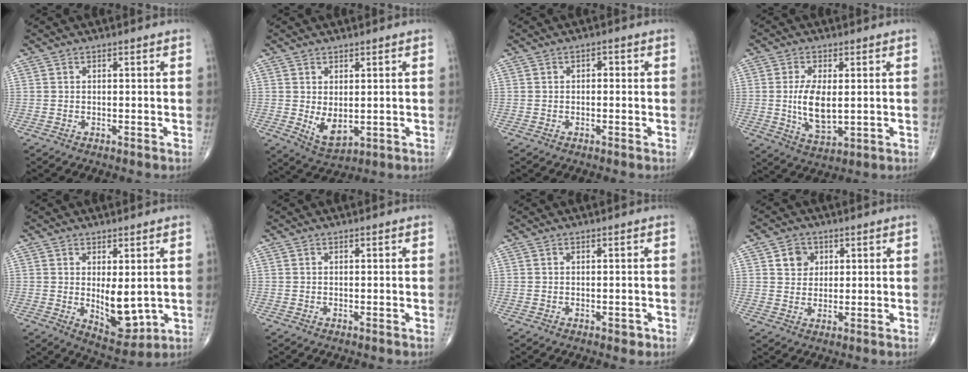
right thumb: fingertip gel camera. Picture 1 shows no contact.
{"total": 5.2, "force": [0.1, 2.8, 4.4], "torque": [-0.069, -0.014, 0.019]}
{"total": 1.1, "force": [0.0, 0.7, 0.8], "torque": [-0.003, 0.003, -0.005]}
{"total": 8.4, "force": [0.3, 3.9, 7.5], "torque": [-0.138, -0.019, 0.014]}
{"total": 8.0, "force": [0.2, 3.8, 7.1], "torque": [-0.082, -0.022, 0.021]}
{"total": 0.0}
{"total": 1.1, "force": [-0.4, 0.7, 0.7], "torque": [-0.003, -0.001, -0.004]}
{"total": 4.4, "force": [1.7, 3.7, 1.6], "torque": [-0.006, -0.006, 0.027]}